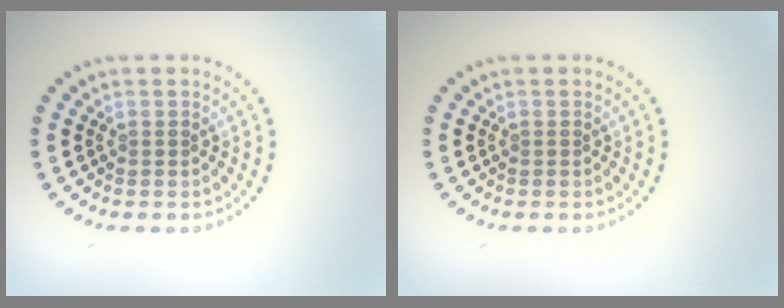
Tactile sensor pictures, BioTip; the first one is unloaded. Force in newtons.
{"total": 0.0}